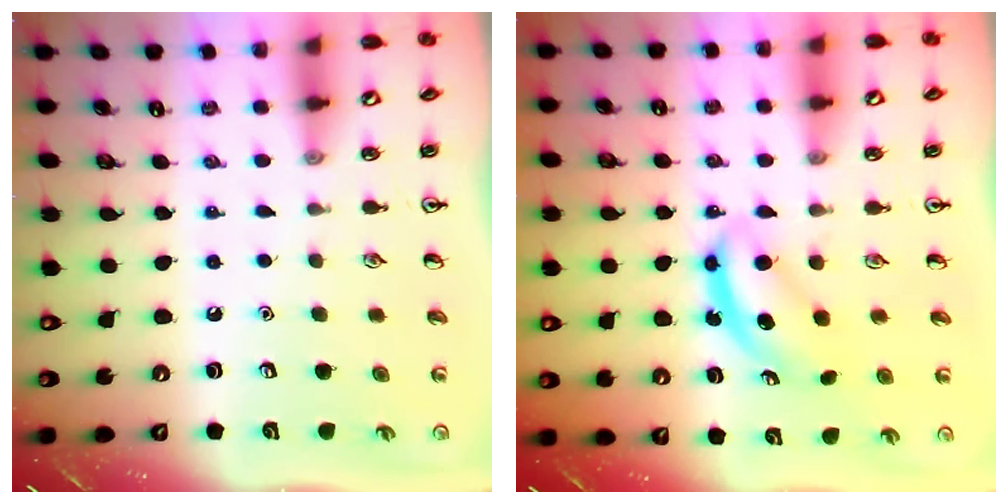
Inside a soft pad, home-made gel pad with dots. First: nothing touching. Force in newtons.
{"total": 5.8, "press": 5.8, "slide": 0.3}